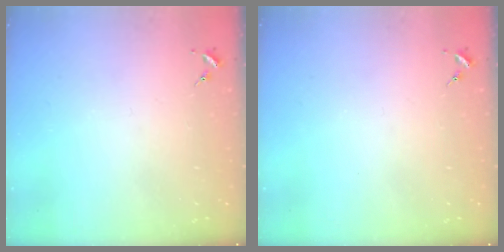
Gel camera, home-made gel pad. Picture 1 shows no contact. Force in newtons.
{"total": 0.0}